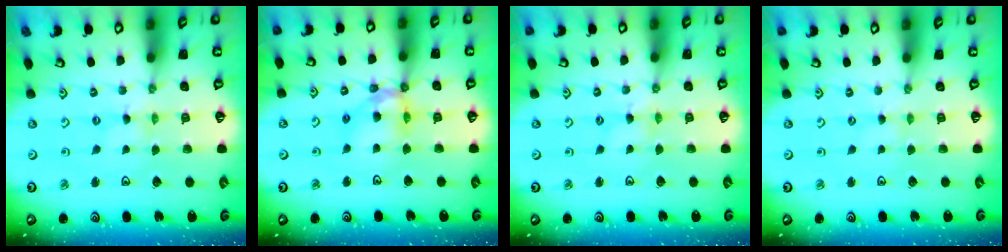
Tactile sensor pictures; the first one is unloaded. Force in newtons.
{"total": 12.1, "press": 12.1, "slide": 1.2}
{"total": 1.7, "press": 1.7, "slide": 0.3}
{"total": 0.5, "press": 0.5, "slide": 0.1}